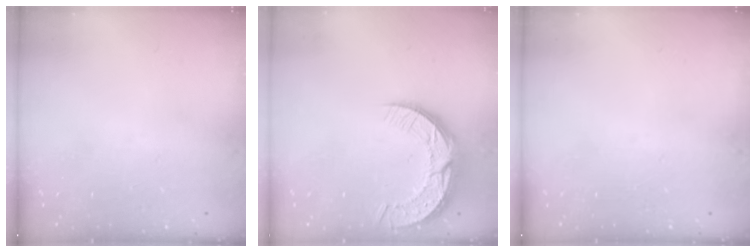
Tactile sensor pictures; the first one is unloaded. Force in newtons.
{"total": 10.2, "press": 10.2, "slide": 0.8}
{"total": 0.0}